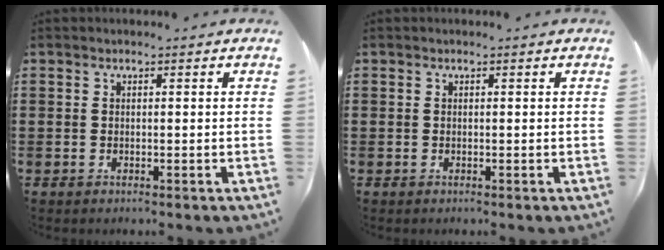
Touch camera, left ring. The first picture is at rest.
{"total": 0.0}